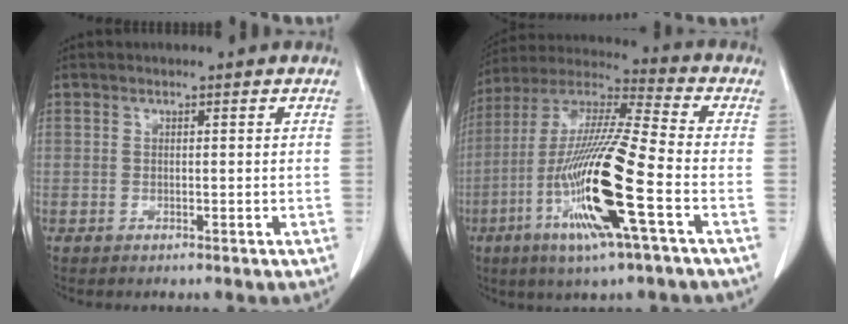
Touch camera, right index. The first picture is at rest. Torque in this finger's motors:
{"motor_torque": [2.14, 0.00, 0.60, 0.21]}